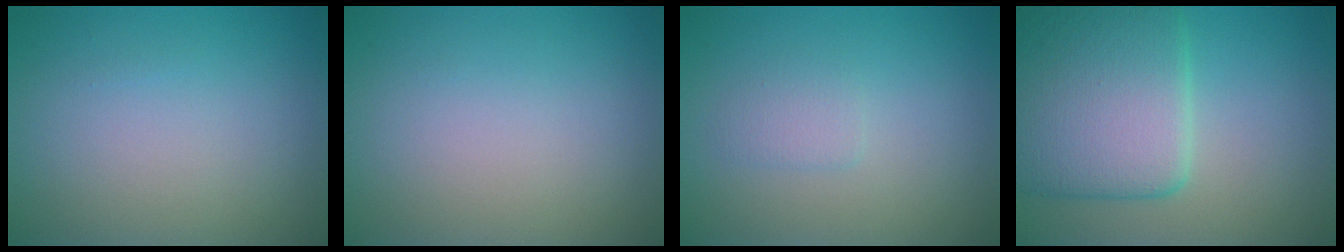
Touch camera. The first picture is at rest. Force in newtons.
{"total": 0.0}
{"total": 1.3, "press": 1.3, "slide": 0.1}
{"total": 8.6, "press": 8.6, "slide": 0.6}